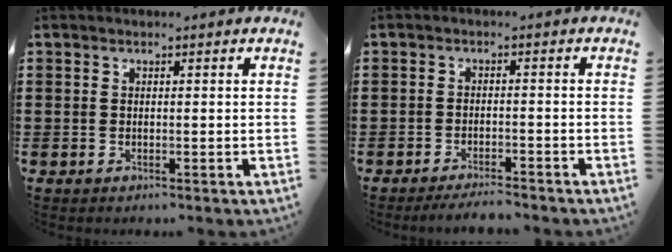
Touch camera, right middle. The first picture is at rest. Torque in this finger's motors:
{"motor_torque": [1.17, 0.97, 0.01, 0.05]}